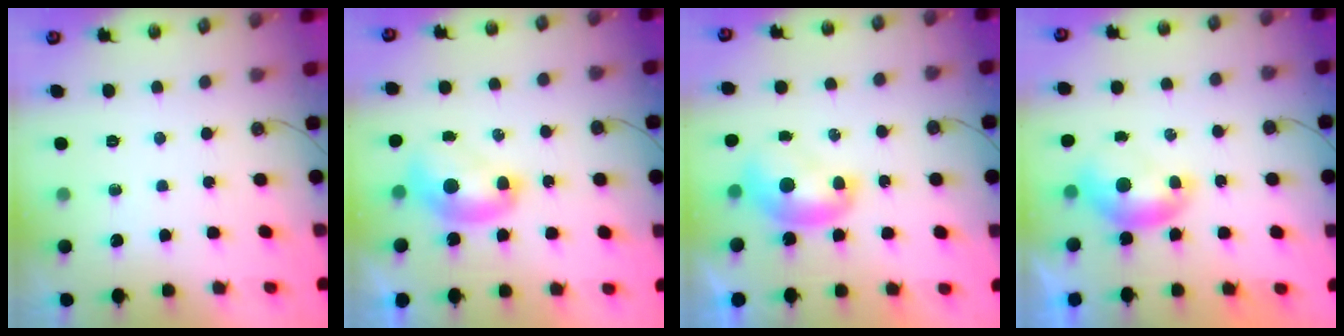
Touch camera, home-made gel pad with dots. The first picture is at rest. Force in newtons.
{"total": 2.1, "press": 2.1, "slide": 0.2}
{"total": 1.9, "press": 1.9, "slide": 0.2}
{"total": 0.0}